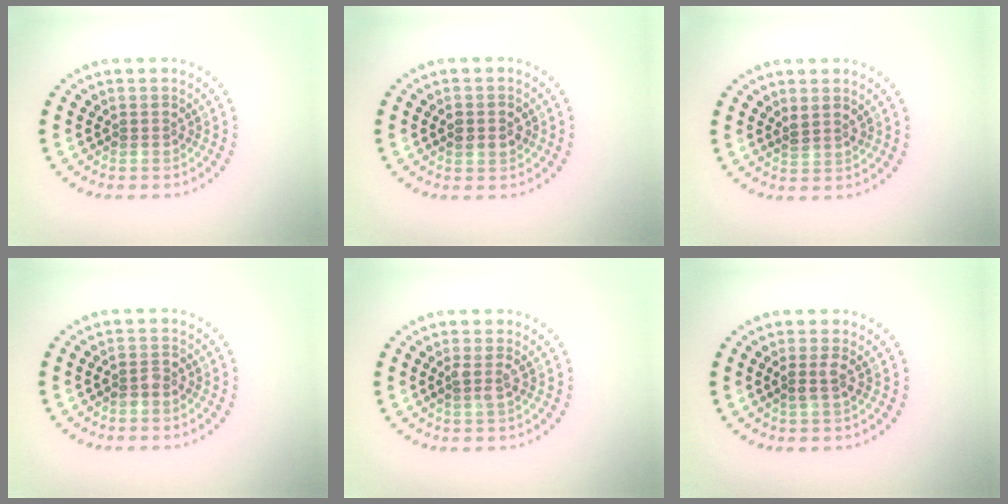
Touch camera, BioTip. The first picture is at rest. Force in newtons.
{"total": 1.8, "press": 1.8, "slide": 0.1}
{"total": 1.1, "press": 1.0, "slide": 0.6}
{"total": 1.2, "press": 1.1, "slide": 0.5}
{"total": 1.1, "press": 1.0, "slide": 0.5}
{"total": 1.3, "press": 1.1, "slide": 0.7}